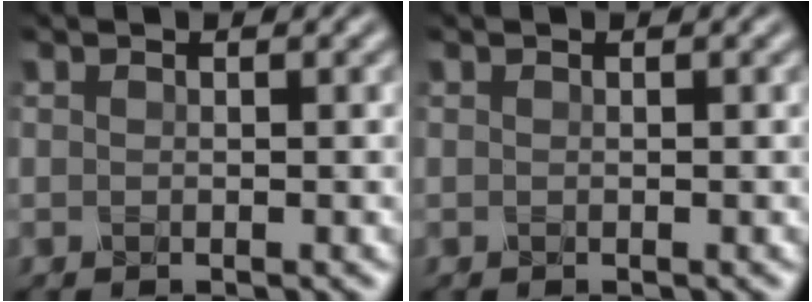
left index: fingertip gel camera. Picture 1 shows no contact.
{"total": 0.0}